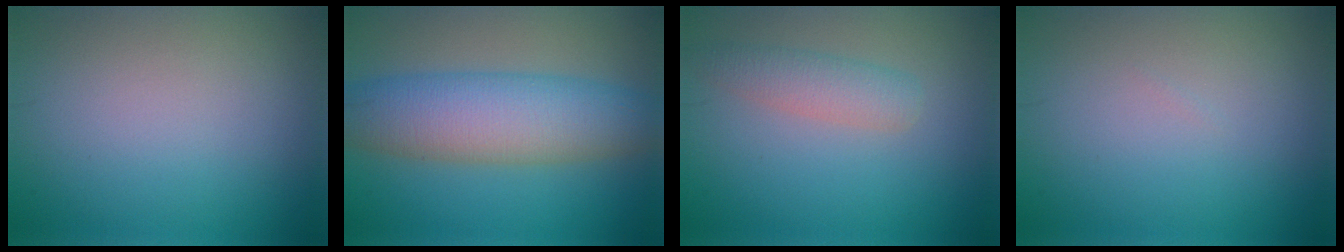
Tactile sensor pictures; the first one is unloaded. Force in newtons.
{"total": 8.0, "press": 8.0, "slide": 0.3}
{"total": 2.6, "press": 2.6, "slide": 0.2}
{"total": 0.0}